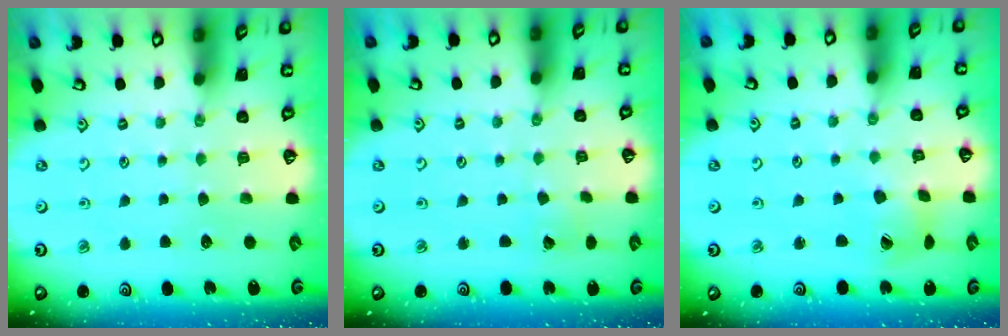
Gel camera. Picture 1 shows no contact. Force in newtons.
{"total": 2.7, "press": 2.7, "slide": 0.2}
{"total": 5.3, "press": 5.3, "slide": 0.6}